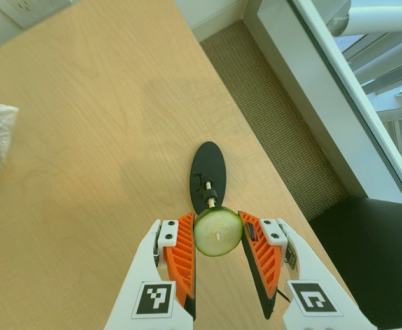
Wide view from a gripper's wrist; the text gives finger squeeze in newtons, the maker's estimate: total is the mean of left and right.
{"total": 8.8, "left": 9.1, "right": 8.6}